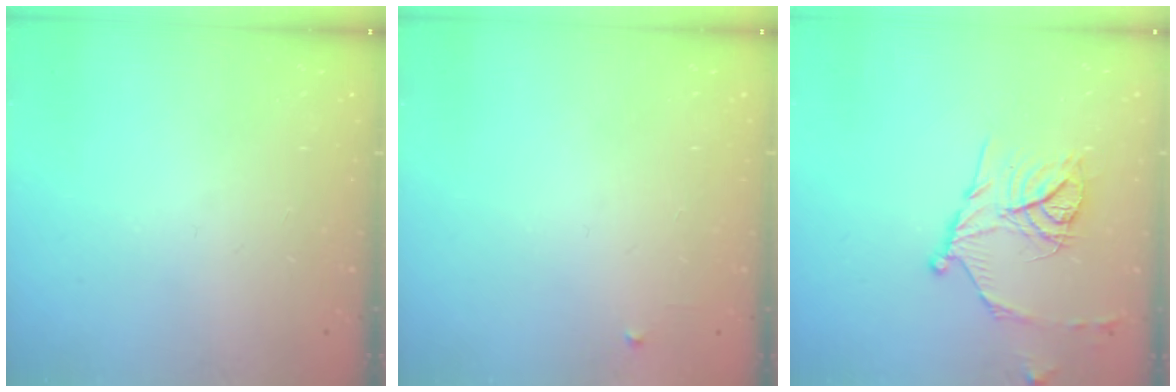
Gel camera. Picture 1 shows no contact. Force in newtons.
{"total": 2.4, "press": 2.3, "slide": 0.4}
{"total": 15.4, "press": 15.3, "slide": 1.5}